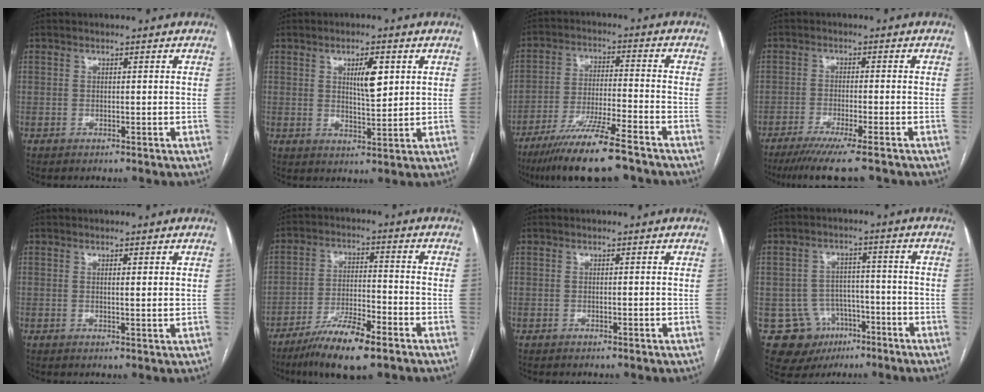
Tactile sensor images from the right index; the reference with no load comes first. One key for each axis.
{"total": 5.1, "fx": 1.8, "fy": 1.1, "fz": 4.6, "tx": -0.078, "ty": -0.001, "tz": 0.033}
{"total": 13.5, "fx": -10.0, "fy": 0.6, "fz": 9.0, "tx": -0.166, "ty": -0.037, "tz": -0.171}
{"total": 10.0, "fx": -8.0, "fy": -0.5, "fz": 6.0, "tx": -0.081, "ty": -0.026, "tz": -0.123}
{"total": 1.5, "fx": 0.6, "fy": -0.2, "fz": 1.3, "tx": -0.023, "ty": -0.004, "tz": 0.008}
{"total": 10.4, "fx": -7.0, "fy": 1.4, "fz": 7.5, "tx": -0.138, "ty": -0.019, "tz": -0.122}
{"total": 0.0}
{"total": 10.0, "fx": -4.6, "fy": 8.6, "fz": 2.1, "tx": -0.034, "ty": 0.023, "tz": -0.055}